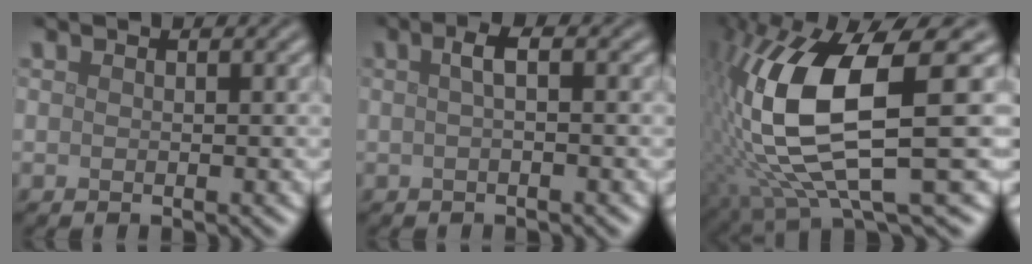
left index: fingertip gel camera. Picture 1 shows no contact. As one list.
[{"total": 1.8, "force": [0.3, 0.5, 1.7], "torque": [-0.030, 0.009, 0.002]}, {"total": 13.2, "force": [1.3, 4.0, 12.5], "torque": [-0.258, -0.012, 0.031]}]